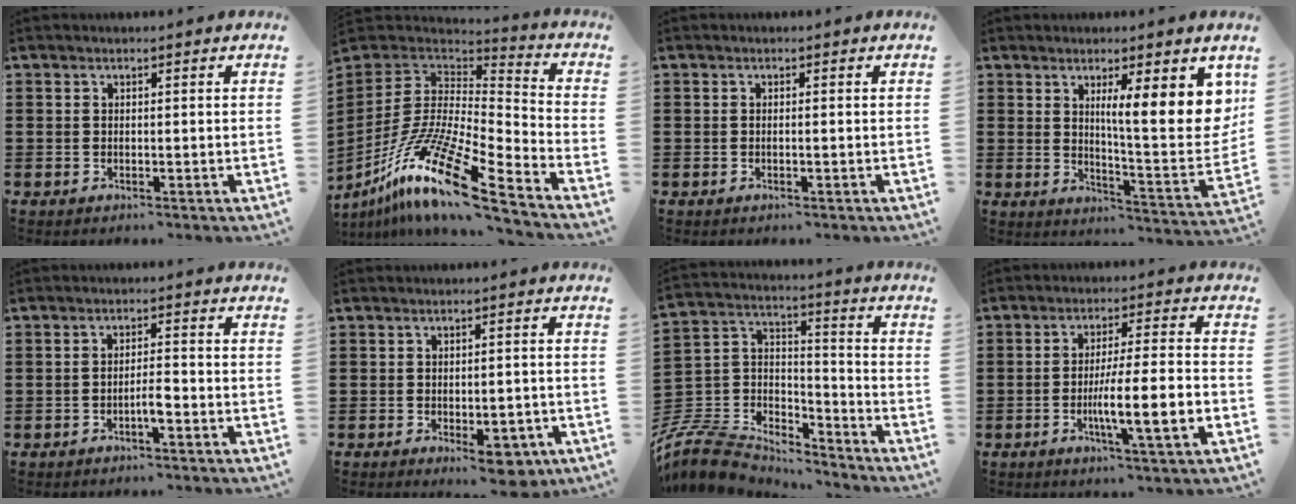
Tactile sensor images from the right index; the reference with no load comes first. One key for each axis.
{"total": 17.1, "fx": -11.1, "fy": 3.0, "fz": 12.7, "tx": -0.263, "ty": 0.018, "tz": -0.210}
{"total": 0.6, "fx": -0.2, "fy": -0.1, "fz": 0.5, "tx": -0.010, "ty": -0.003, "tz": -0.004}
{"total": 10.8, "fx": 4.3, "fy": 2.3, "fz": 9.6, "tx": -0.146, "ty": -0.023, "tz": 0.065}
{"total": 2.8, "fx": -1.4, "fy": 0.4, "fz": 2.4, "tx": -0.052, "ty": -0.001, "tz": -0.027}
{"total": 4.8, "fx": -2.6, "fy": 1.7, "fz": 3.7, "tx": -0.057, "ty": 0.002, "tz": -0.043}
{"total": 9.3, "fx": -8.3, "fy": 3.6, "fz": 2.1, "tx": -0.077, "ty": 0.002, "tz": -0.168}
{"total": 8.3, "fx": -2.9, "fy": 0.3, "fz": 7.8, "tx": -0.136, "ty": -0.010, "tz": -0.054}